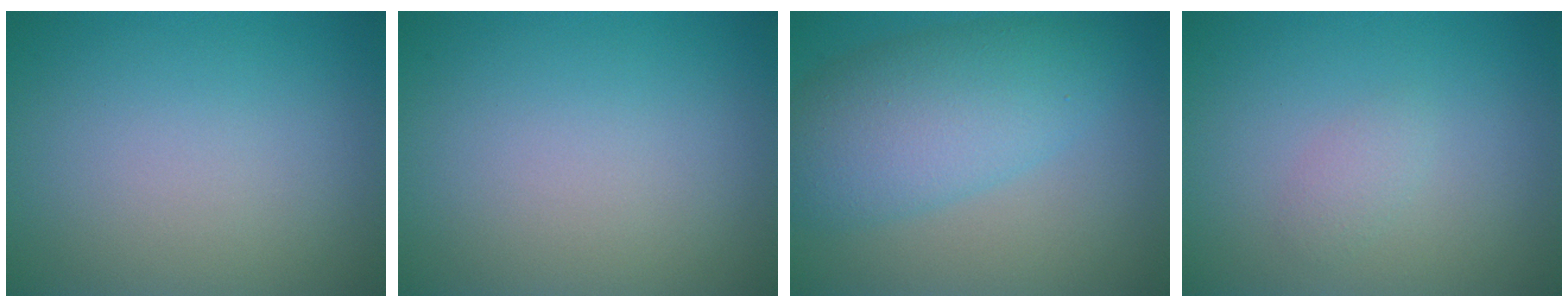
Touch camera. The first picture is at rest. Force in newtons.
{"total": 0.0}
{"total": 7.1, "press": 7.1, "slide": 0.1}
{"total": 1.0, "press": 1.0, "slide": 0.1}